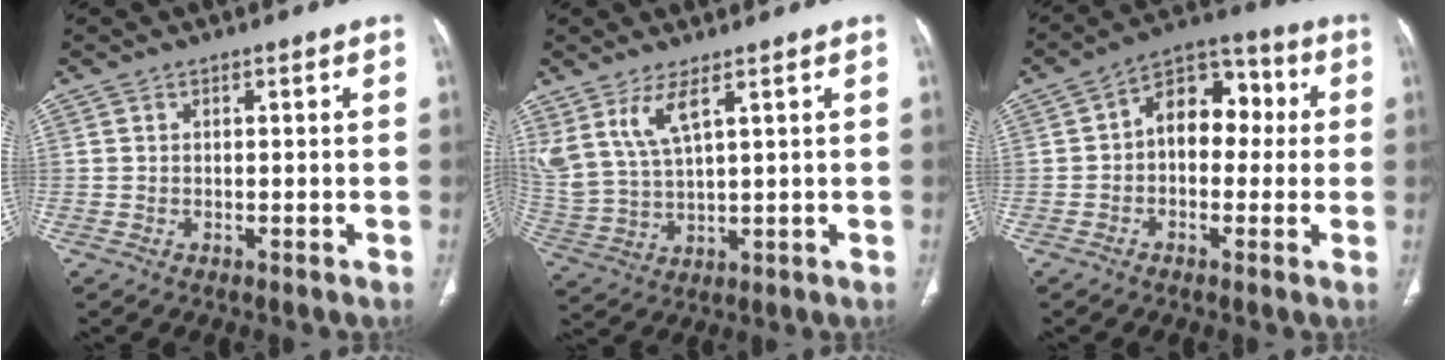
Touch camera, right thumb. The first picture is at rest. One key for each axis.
{"total": 8.7, "fx": 4.8, "fy": 2.7, "fz": 6.7, "tx": -0.153, "ty": -0.023, "tz": 0.112}
{"total": 11.1, "fx": 0.7, "fy": 7.6, "fz": 8.1, "tx": -0.081, "ty": 0.037, "tz": -0.004}